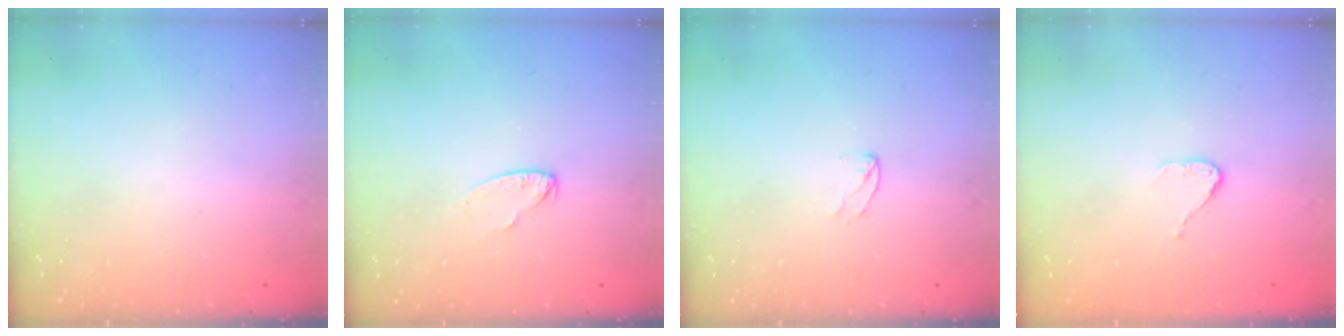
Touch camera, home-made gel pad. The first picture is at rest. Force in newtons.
{"total": 4.5, "press": 4.5, "slide": 0.4}
{"total": 3.5, "press": 3.5, "slide": 0.4}
{"total": 3.7, "press": 3.7, "slide": 0.3}